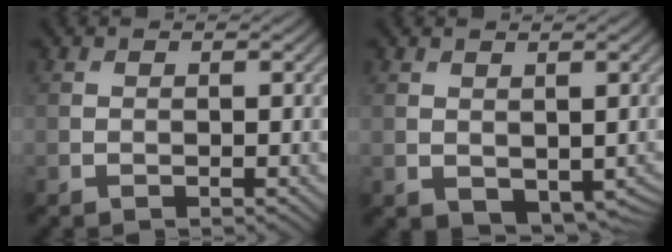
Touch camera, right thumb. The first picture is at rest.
{"total": 3.5, "force": [0.0, 2.5, 2.5], "torque": [-0.044, -0.018, 0.009]}